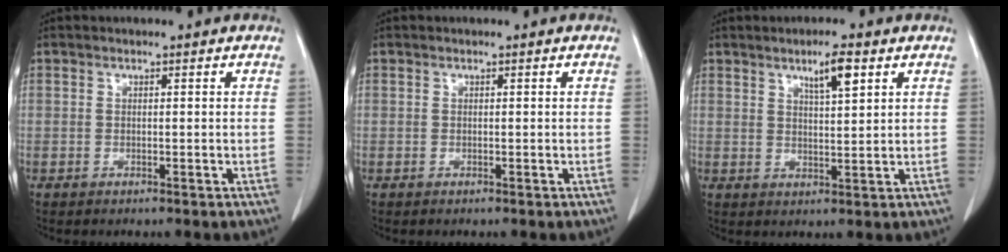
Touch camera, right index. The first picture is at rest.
{"total": 0.0}
{"total": 4.8, "force": [2.6, 0.5, 3.9], "torque": [-0.065, 0.000, 0.045]}